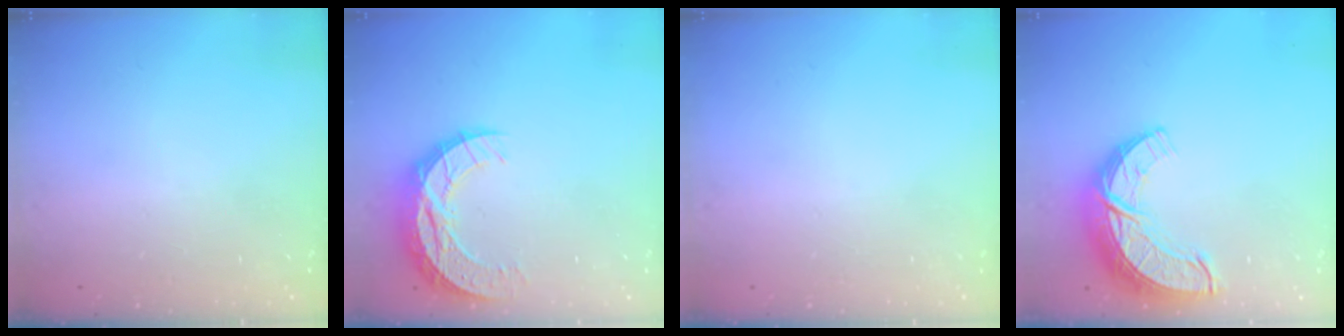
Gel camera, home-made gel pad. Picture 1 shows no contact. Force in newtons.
{"total": 10.9, "press": 10.9, "slide": 0.7}
{"total": 0.0}
{"total": 12.6, "press": 12.6, "slide": 0.9}